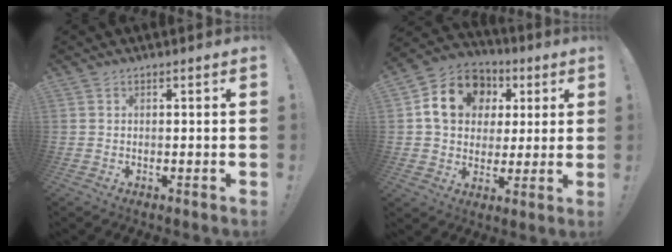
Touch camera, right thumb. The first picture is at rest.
{"total": 15.7, "force": [4.9, 12.7, 7.9], "torque": [-0.120, -0.004, 0.102]}